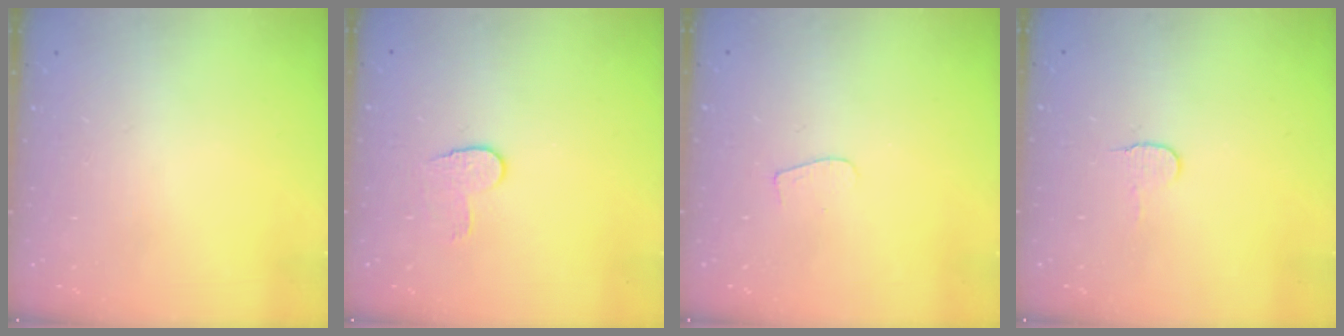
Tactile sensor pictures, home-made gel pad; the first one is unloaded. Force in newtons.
{"total": 6.1, "press": 6.1, "slide": 0.5}
{"total": 3.6, "press": 3.6, "slide": 0.3}
{"total": 4.9, "press": 4.9, "slide": 0.5}